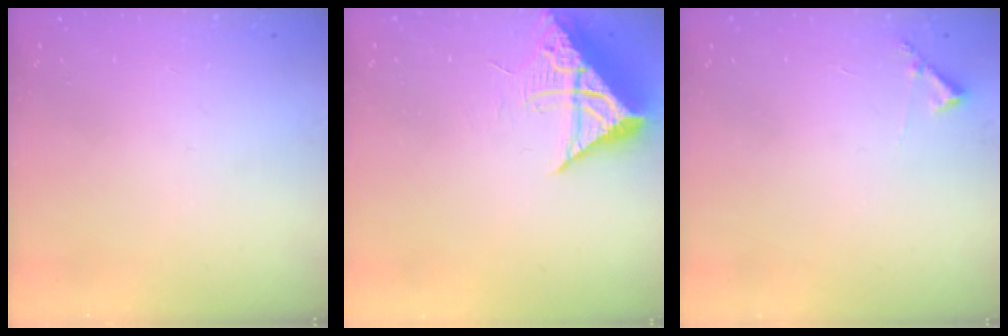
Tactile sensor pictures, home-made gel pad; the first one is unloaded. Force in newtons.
{"total": 9.7, "press": 9.7, "slide": 1.0}
{"total": 6.4, "press": 6.4, "slide": 0.5}